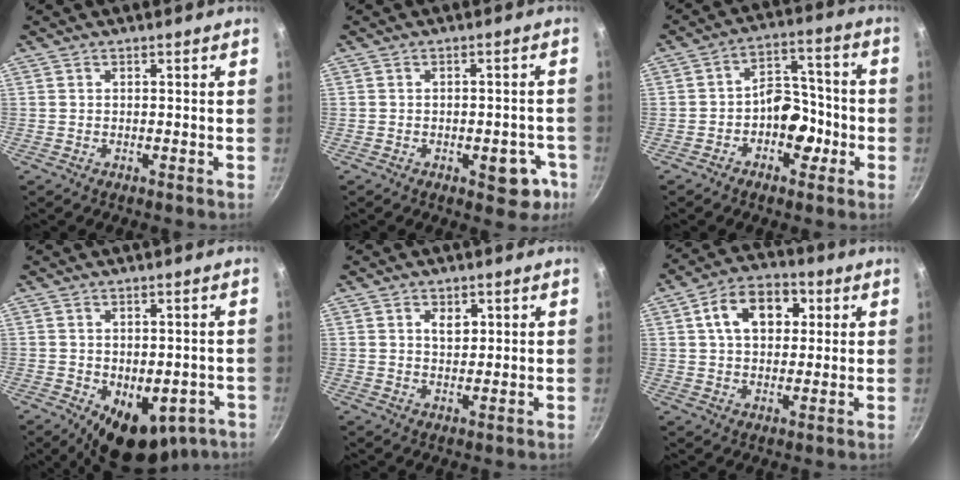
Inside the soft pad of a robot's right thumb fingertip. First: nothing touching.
{"total": 7.1, "force": [-2.8, 3.8, 5.2], "torque": [-0.034, 0.017, -0.028]}
{"total": 9.5, "force": [-2.9, 6.7, 6.2], "torque": [-0.034, 0.051, -0.051]}
{"total": 12.1, "force": [-4.8, 7.5, 8.2], "torque": [-0.070, -0.001, -0.045]}
{"total": 3.4, "force": [1.2, 2.3, 2.2], "torque": [-0.022, -0.007, 0.020]}
{"total": 11.7, "force": [3.3, 8.0, 8.0], "torque": [-0.096, 0.010, 0.041]}